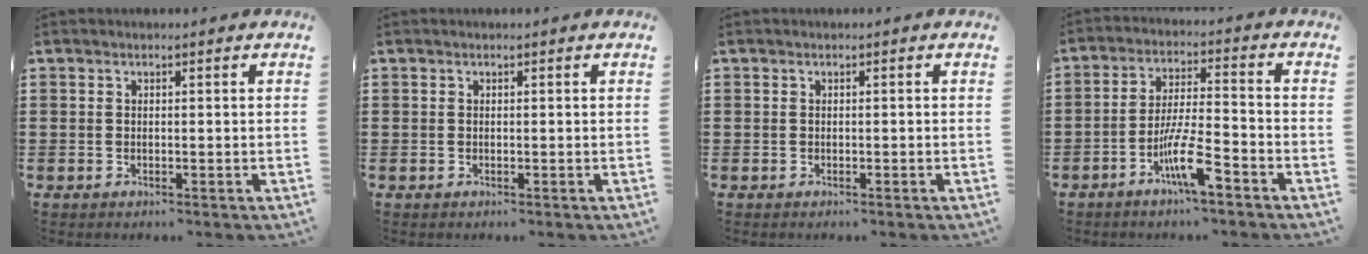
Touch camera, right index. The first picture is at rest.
{"total": 0.0}
{"total": 0.0}
{"total": 8.5, "force": [-4.7, 1.4, 6.9], "torque": [-0.136, -0.004, -0.085]}